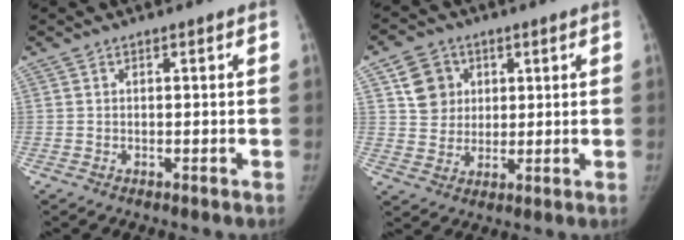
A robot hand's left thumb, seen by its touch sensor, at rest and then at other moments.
{"total": 8.1, "force": [3.1, 7.0, 2.6], "torque": [-0.016, -0.010, 0.057]}